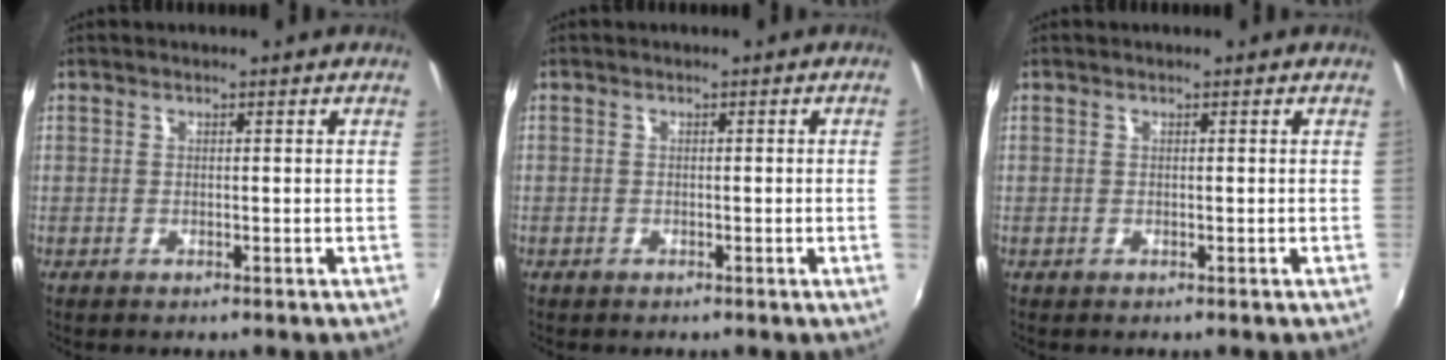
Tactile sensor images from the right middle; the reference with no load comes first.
{"total": 0.9, "force": [-0.1, -0.6, 0.7], "torque": [-0.007, -0.003, -0.002]}
{"total": 0.0}